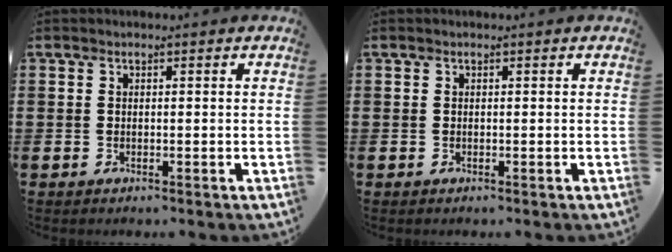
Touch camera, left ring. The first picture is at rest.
{"total": 0.0}